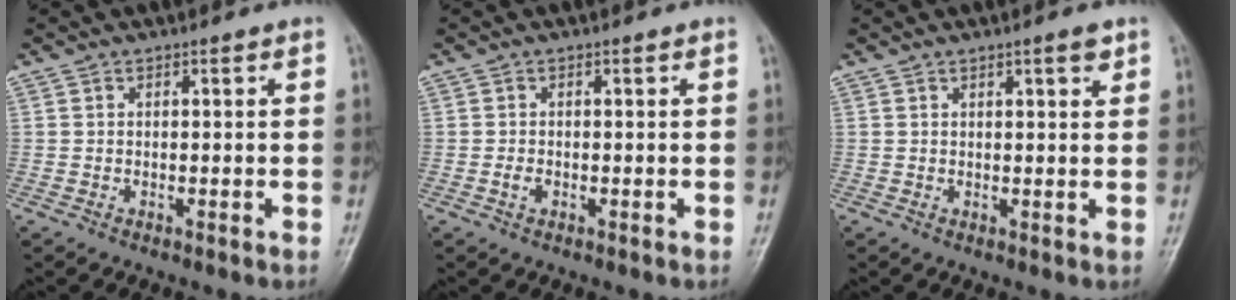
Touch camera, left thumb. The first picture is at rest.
{"total": 1.2, "force": [-0.1, 0.8, 0.9], "torque": [-0.015, -0.001, -0.002]}
{"total": 2.6, "force": [1.6, 0.6, 1.9], "torque": [-0.022, -0.008, 0.021]}